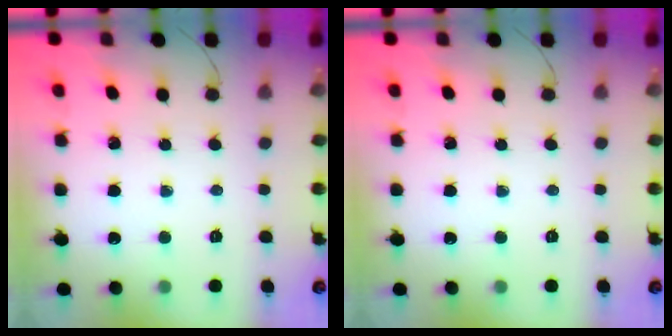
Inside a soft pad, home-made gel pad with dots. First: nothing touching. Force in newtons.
{"total": 0.0}